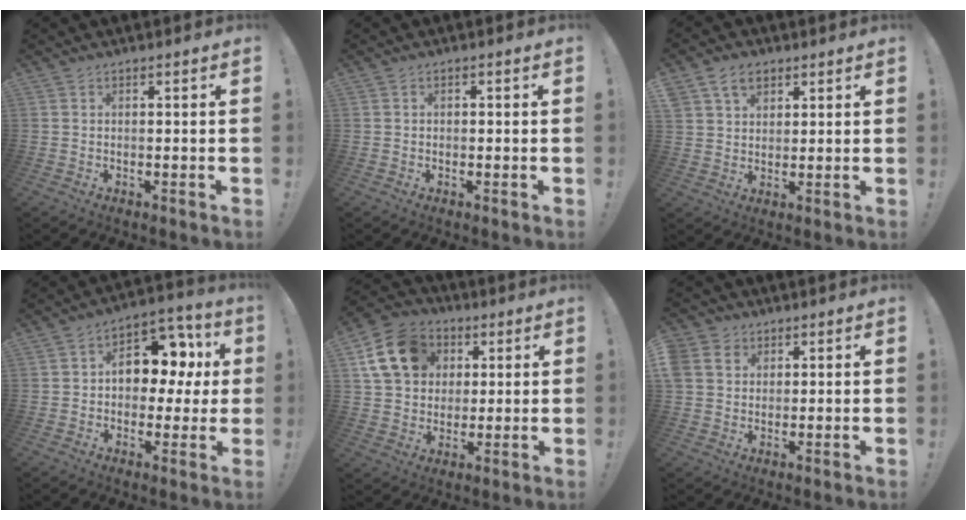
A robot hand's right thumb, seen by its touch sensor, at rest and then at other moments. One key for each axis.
{"total": 0.9, "fx": -0.5, "fy": 0.6, "fz": 0.3, "tx": -0.011, "ty": 0.004, "tz": -0.007}
{"total": 7.7, "fx": 4.3, "fy": 5.4, "fz": 3.3, "tx": -0.049, "ty": -0.010, "tz": 0.084}
{"total": 13.1, "fx": 2.4, "fy": 9.4, "fz": 8.8, "tx": -0.114, "ty": -0.007, "tz": 0.047}
{"total": 16.4, "fx": 5.7, "fy": 13.0, "fz": 8.1, "tx": -0.124, "ty": -0.007, "tz": 0.119}
{"total": 6.2, "fx": 2.5, "fy": 5.3, "fz": 2.0, "tx": -0.044, "ty": -0.005, "tz": 0.051}